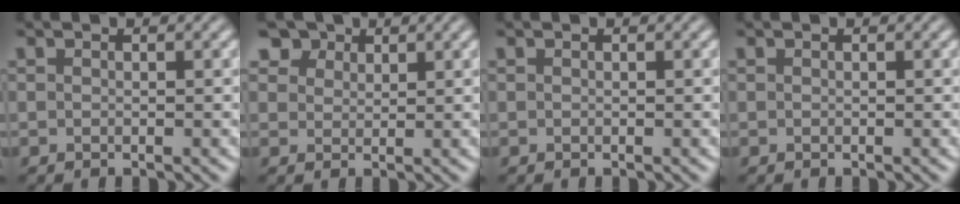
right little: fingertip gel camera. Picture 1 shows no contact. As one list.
[{"total": 4.9, "force": [3.6, 2.9, 1.8], "torque": [-0.057, 0.001, 0.063]}, {"total": 0.0}, {"total": 0.0}]